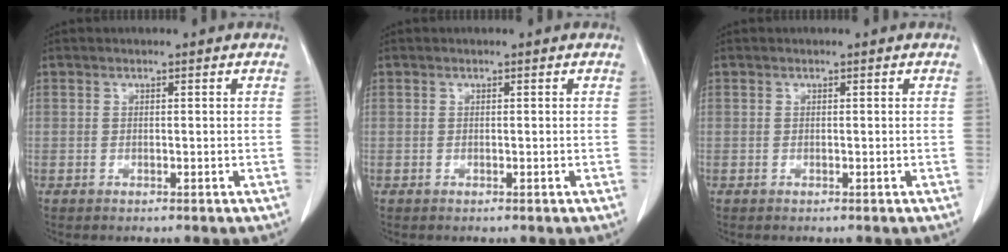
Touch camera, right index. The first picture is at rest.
{"total": 0.0}
{"total": 0.0}